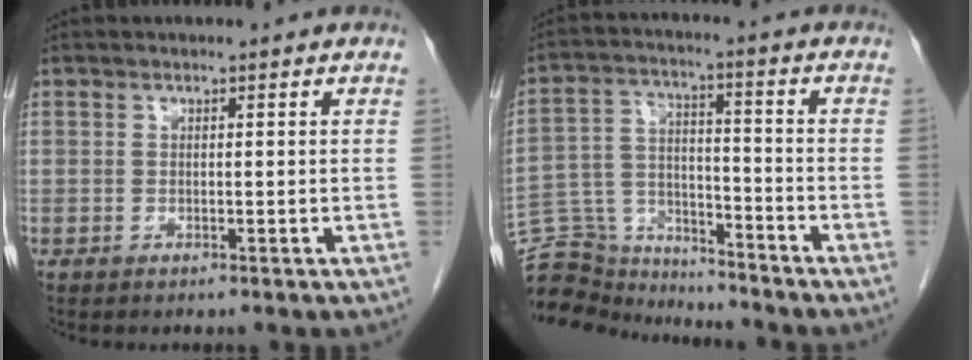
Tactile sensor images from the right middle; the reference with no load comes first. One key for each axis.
{"total": 12.1, "fx": -11.8, "fy": 2.6, "fz": 0.5, "tx": -0.018, "ty": 0.037, "tz": -0.208}